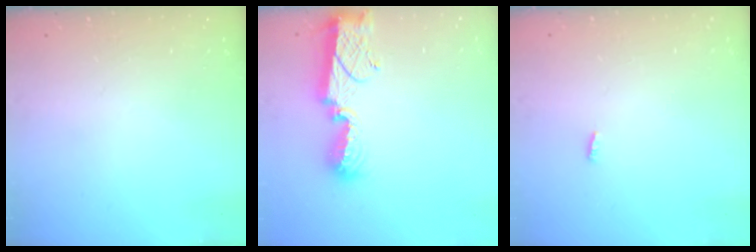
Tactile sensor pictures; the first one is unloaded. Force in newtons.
{"total": 11.4, "press": 11.4, "slide": 0.8}
{"total": 2.3, "press": 2.1, "slide": 0.8}